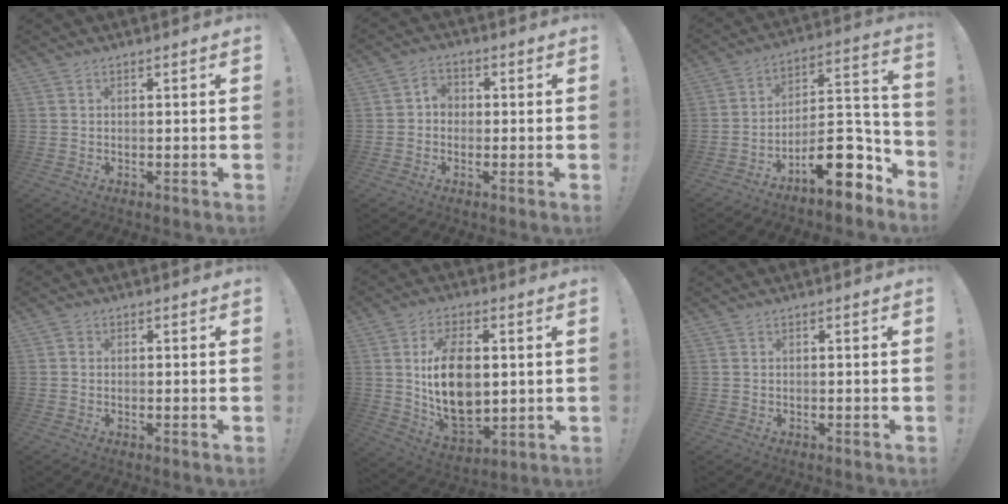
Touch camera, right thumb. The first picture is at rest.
{"total": 3.7, "force": [-0.9, 3.1, 1.8], "torque": [-0.032, 0.013, -0.016]}
{"total": 17.0, "force": [-9.6, 7.5, 11.9], "torque": [-0.148, 0.060, -0.149]}
{"total": 0.9, "force": [0.0, 0.8, 0.5], "torque": [0.000, 0.002, -0.001]}
{"total": 16.4, "force": [2.2, 10.3, 12.6], "torque": [-0.218, -0.012, 0.040]}
{"total": 0.0}